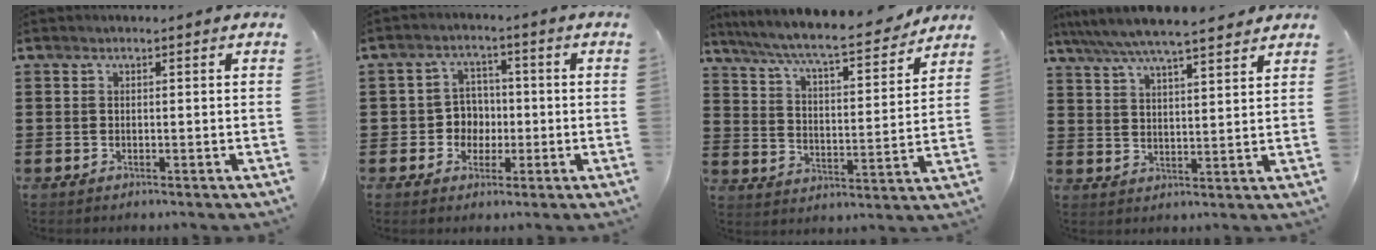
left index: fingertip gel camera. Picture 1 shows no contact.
{"total": 4.6, "force": [-0.7, 4.3, 1.3], "torque": [-0.041, 0.012, -0.016]}
{"total": 7.7, "force": [6.9, 0.3, 3.4], "torque": [-0.096, -0.042, 0.113]}
{"total": 5.9, "force": [5.3, 0.3, 2.6], "torque": [-0.070, -0.020, 0.093]}